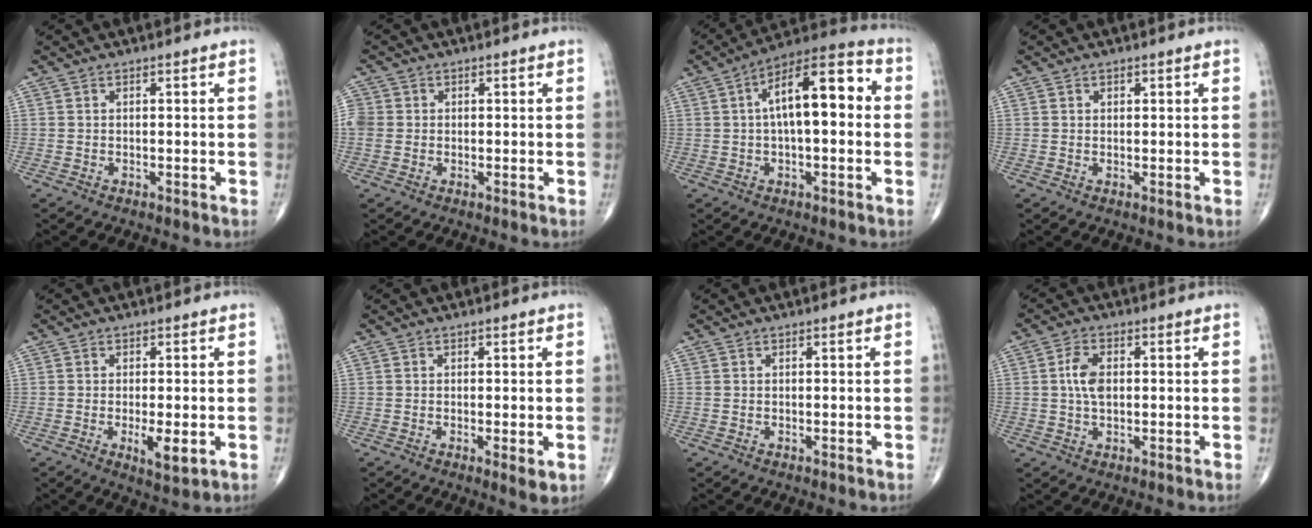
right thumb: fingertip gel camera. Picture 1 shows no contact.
{"total": 3.8, "force": [0.1, 3.5, 1.6], "torque": [-0.035, 0.010, 0.004]}
{"total": 15.1, "force": [1.8, 6.1, 13.7], "torque": [-0.204, 0.039, 0.018]}
{"total": 0.8, "force": [0.4, 0.6, 0.2], "torque": [0.003, -0.002, 0.005]}
{"total": 4.5, "force": [-1.1, 1.4, 4.1], "torque": [-0.069, -0.012, -0.017]}
{"total": 2.6, "force": [-0.5, 0.7, 2.4], "torque": [-0.041, -0.010, -0.009]}
{"total": 0.0}
{"total": 4.8, "force": [0.4, 2.8, 3.9], "torque": [-0.079, 0.004, 0.005]}